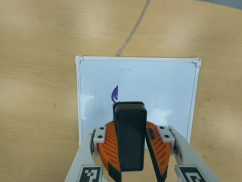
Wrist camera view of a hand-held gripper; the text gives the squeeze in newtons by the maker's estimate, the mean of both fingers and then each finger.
{"total": 9.7, "left": 9.2, "right": 10.2}